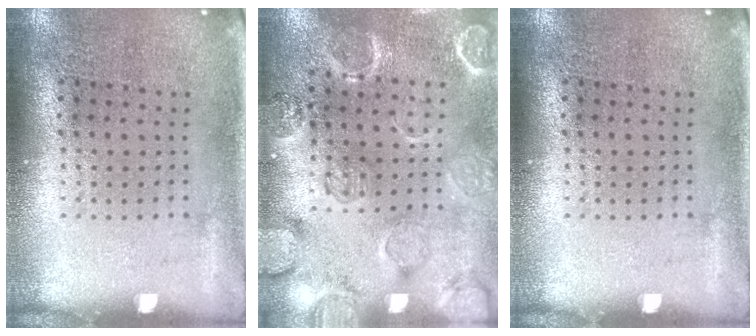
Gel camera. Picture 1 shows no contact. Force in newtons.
{"total": 2.4, "press": 2.3, "slide": 0.8}
{"total": 0.0}